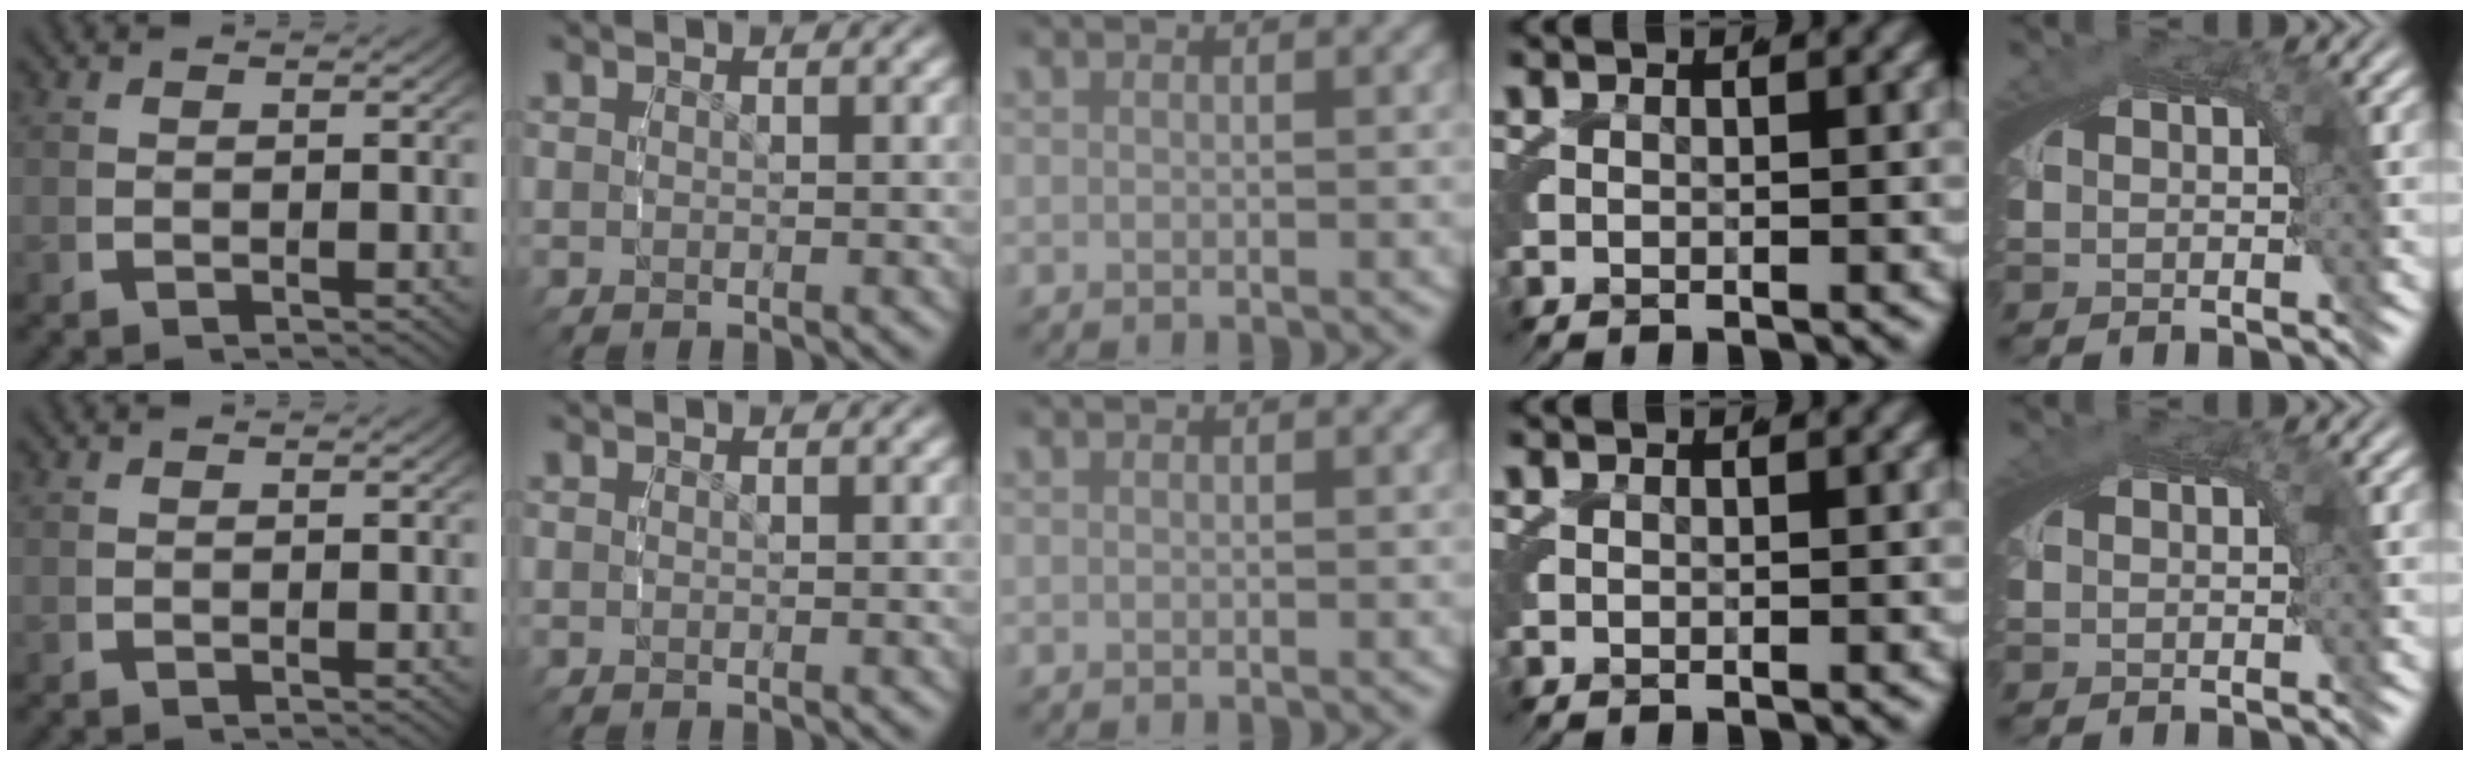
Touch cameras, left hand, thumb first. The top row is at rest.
{"little": {"total": 0.6, "force": [0.1, 0.2, 0.6], "torque": [-0.011, 0.001, 0.003]}}